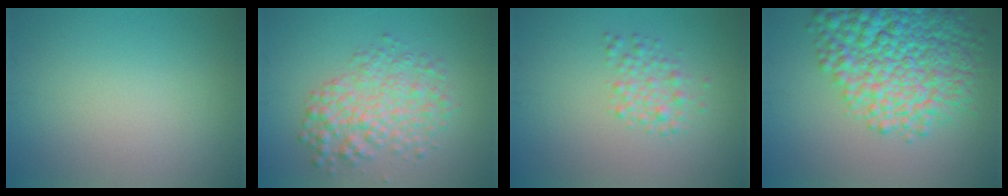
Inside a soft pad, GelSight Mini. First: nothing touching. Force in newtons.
{"total": 4.8, "press": 4.8, "slide": 0.1}
{"total": 2.2, "press": 2.2, "slide": 0.1}
{"total": 11.3, "press": 11.2, "slide": 0.4}